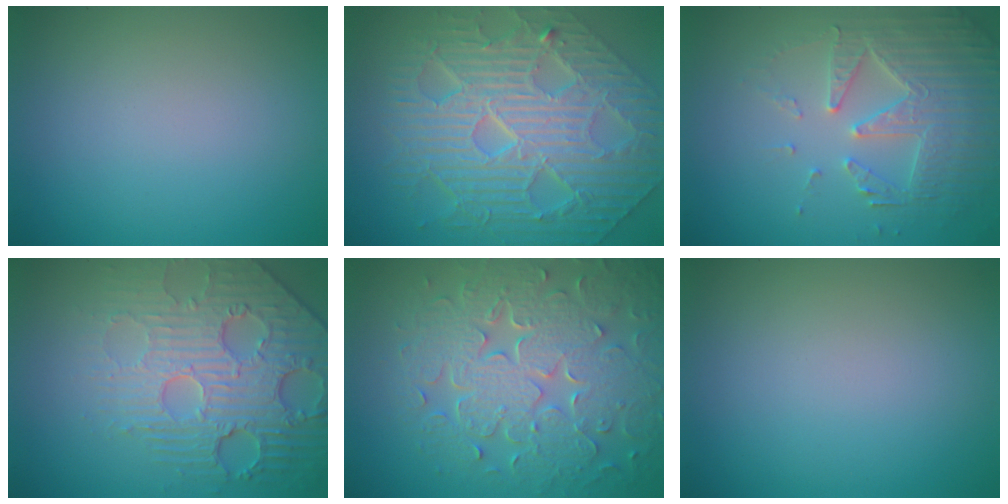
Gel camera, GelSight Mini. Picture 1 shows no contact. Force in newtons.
{"total": 10.6, "press": 7.5, "slide": 7.5}
{"total": 4.8, "press": 4.1, "slide": 2.5}
{"total": 5.7, "press": 5.0, "slide": 2.7}
{"total": 8.7, "press": 6.4, "slide": 6.0}
{"total": 0.0}